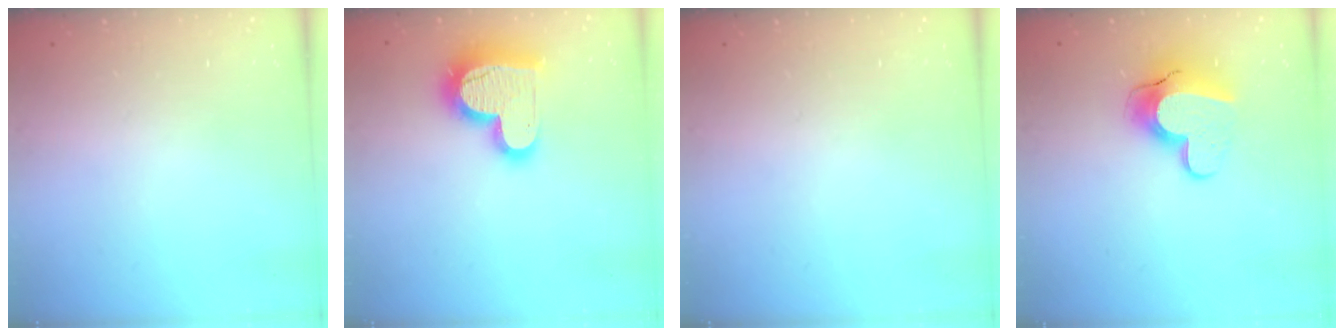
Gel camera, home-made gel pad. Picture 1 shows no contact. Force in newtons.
{"total": 18.8, "press": 18.7, "slide": 1.6}
{"total": 0.0}
{"total": 13.1, "press": 13.0, "slide": 1.2}